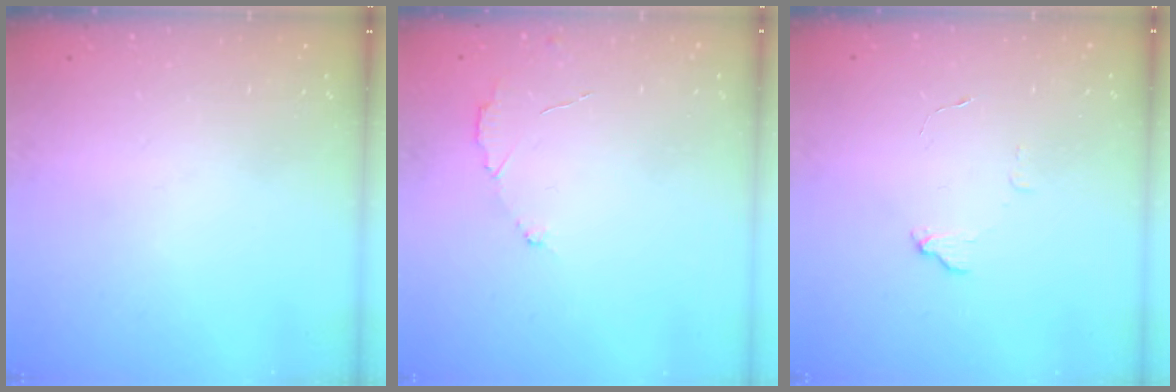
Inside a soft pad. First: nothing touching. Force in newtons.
{"total": 3.6, "press": 3.6, "slide": 0.4}
{"total": 3.7, "press": 3.7, "slide": 0.4}